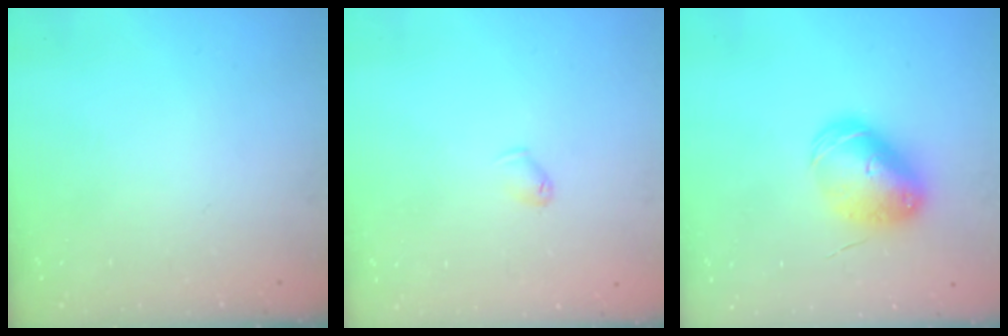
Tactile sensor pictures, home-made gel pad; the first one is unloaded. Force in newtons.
{"total": 3.8, "press": 3.7, "slide": 0.7}
{"total": 9.9, "press": 9.8, "slide": 1.4}